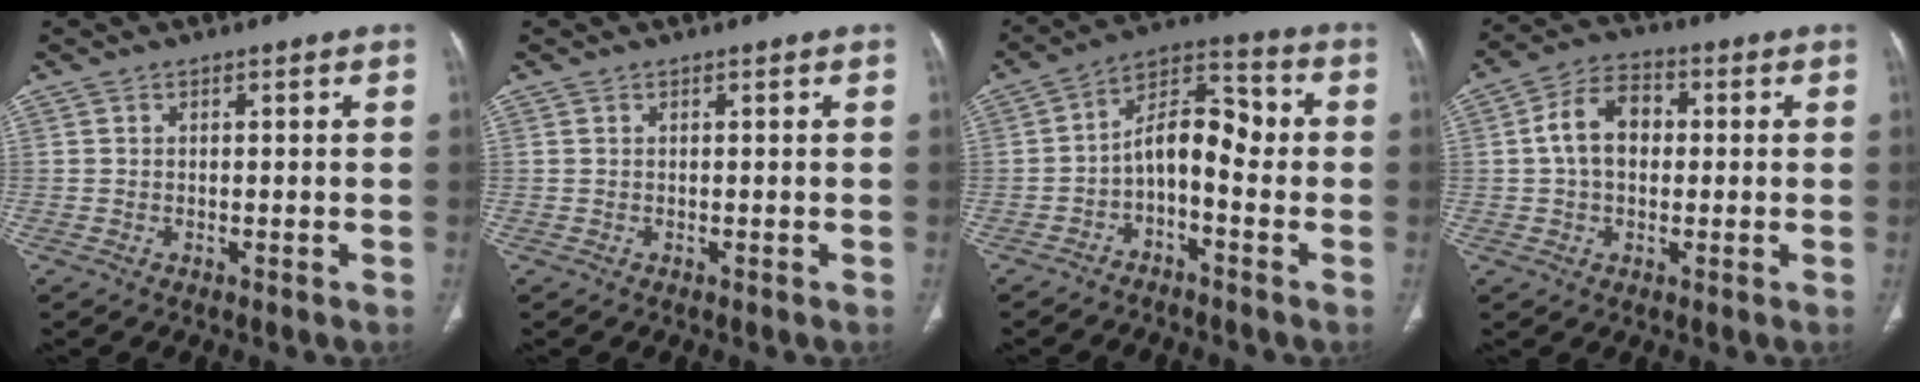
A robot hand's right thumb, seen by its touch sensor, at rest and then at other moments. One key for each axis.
{"total": 0.0}
{"total": 9.7, "fx": -1.9, "fy": 5.1, "fz": 8.1, "tx": -0.114, "ty": 0.054, "tz": -0.044}
{"total": 9.0, "fx": 0.7, "fy": 6.3, "fz": 6.4, "tx": -0.097, "ty": 0.023, "tz": 0.003}